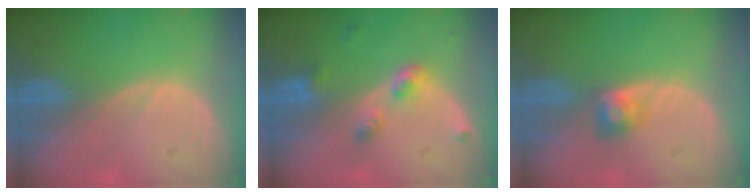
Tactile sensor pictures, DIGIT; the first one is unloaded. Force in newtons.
{"total": 4.3, "press": 4.0, "slide": 1.6}
{"total": 2.6, "press": 2.6, "slide": 0.1}